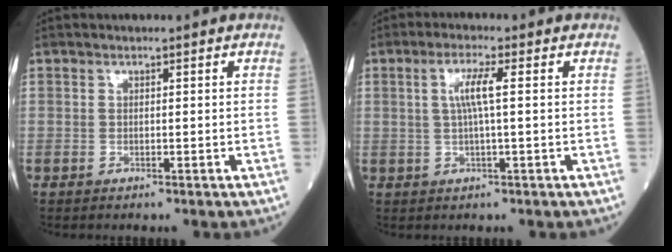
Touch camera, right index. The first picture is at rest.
{"total": 4.1, "force": [0.7, -0.2, 4.0], "torque": [-0.079, 0.007, 0.013]}